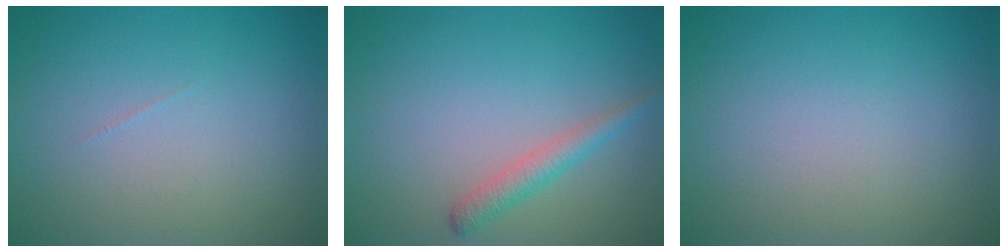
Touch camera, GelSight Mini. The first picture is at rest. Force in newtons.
{"total": 2.0, "press": 2.0, "slide": 0.1}
{"total": 0.0}